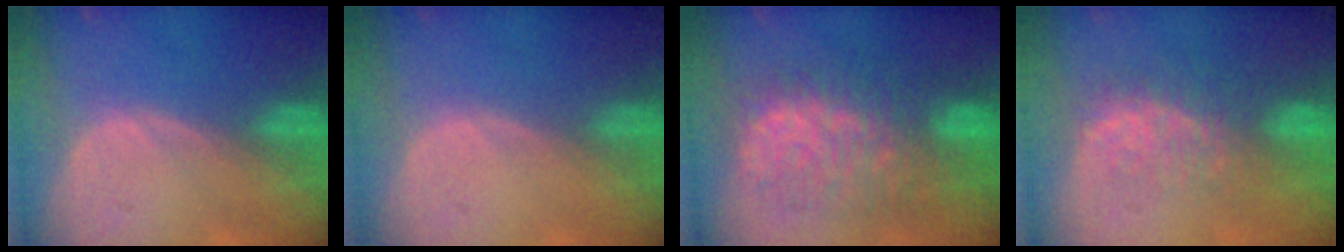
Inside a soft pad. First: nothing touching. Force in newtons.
{"total": 0.0}
{"total": 12.0, "press": 11.9, "slide": 1.3}
{"total": 7.8, "press": 7.5, "slide": 2.0}